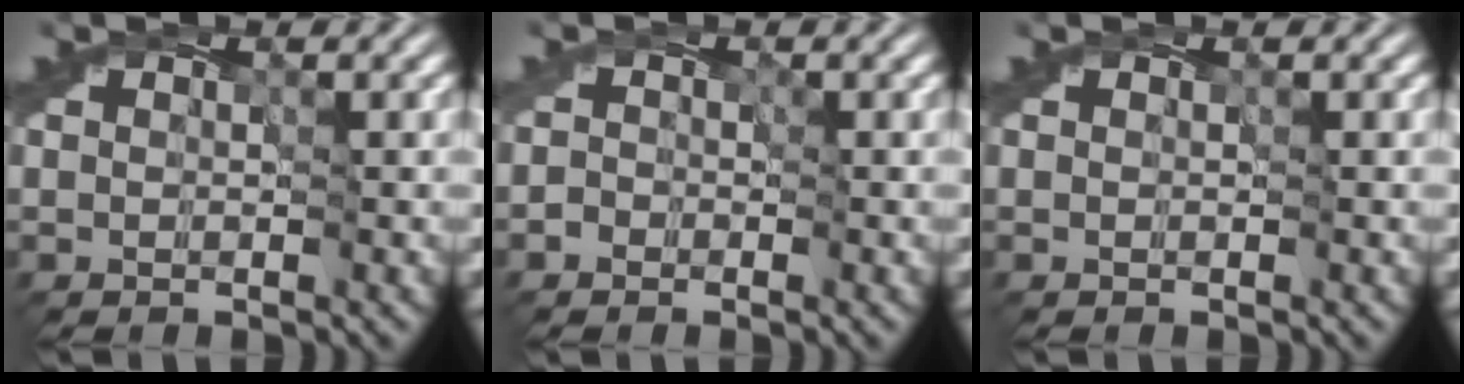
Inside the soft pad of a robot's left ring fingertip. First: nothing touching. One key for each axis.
{"total": 0.8, "fx": -0.7, "fy": 0.4, "fz": -0.2, "tx": 0.004, "ty": 0.006, "tz": -0.018}
{"total": 0.0}